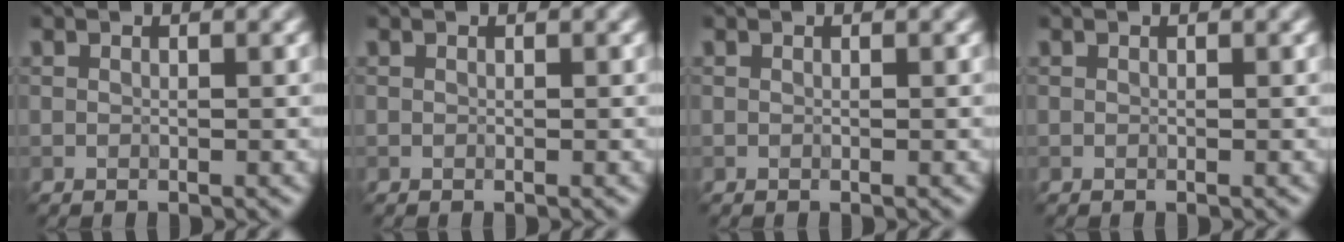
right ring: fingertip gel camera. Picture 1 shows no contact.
{"total": 0.0}
{"total": 0.0}
{"total": 0.0}